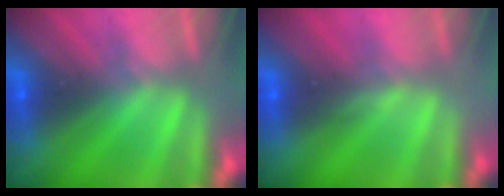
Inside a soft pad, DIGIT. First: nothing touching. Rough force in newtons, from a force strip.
{"total": 2.9}